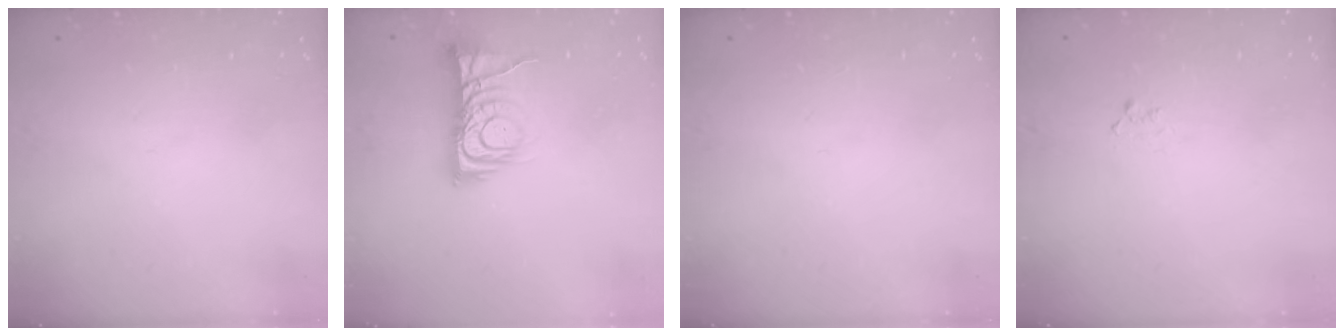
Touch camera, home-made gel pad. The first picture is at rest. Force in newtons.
{"total": 10.0, "press": 10.0, "slide": 0.3}
{"total": 0.0}
{"total": 4.6, "press": 4.5, "slide": 0.5}